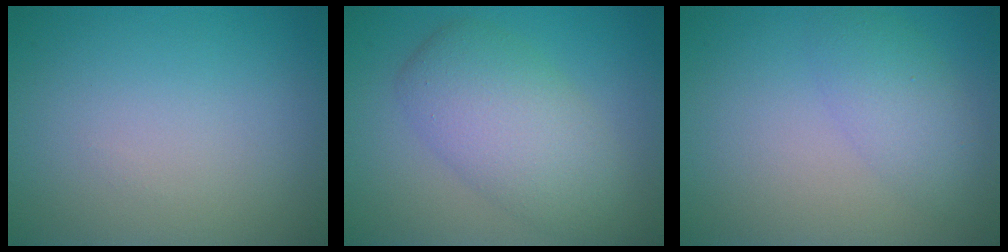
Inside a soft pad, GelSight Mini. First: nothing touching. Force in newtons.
{"total": 6.2, "press": 6.2, "slide": 0.3}
{"total": 3.0, "press": 3.0, "slide": 0.2}